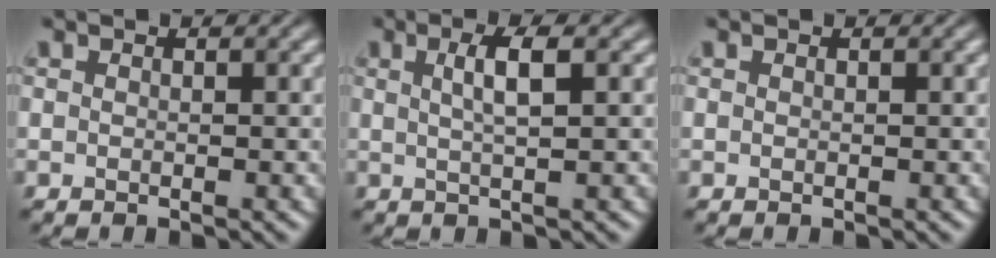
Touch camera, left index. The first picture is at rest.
{"total": 3.0, "force": [0.8, 0.8, 2.8], "torque": [-0.041, 0.007, 0.012]}
{"total": 0.0}